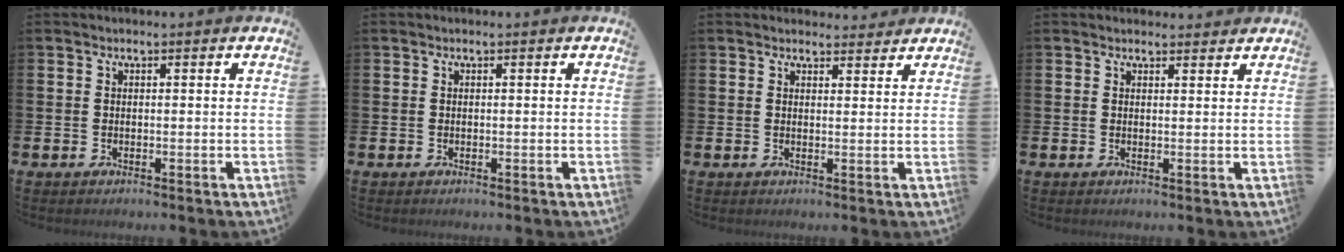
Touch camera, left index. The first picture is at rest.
{"total": 0.0}
{"total": 2.5, "force": [2.4, 0.7, -0.1], "torque": [0.005, -0.012, 0.042]}
{"total": 1.4, "force": [1.4, 0.4, 0.0], "torque": [0.007, -0.004, 0.024]}